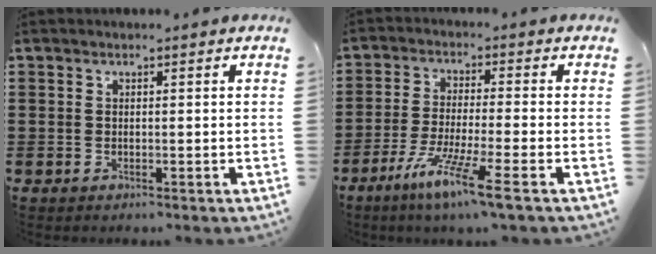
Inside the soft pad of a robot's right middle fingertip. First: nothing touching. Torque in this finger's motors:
{"motor_torque": [2.14, 0.00, 0.75, 0.21]}